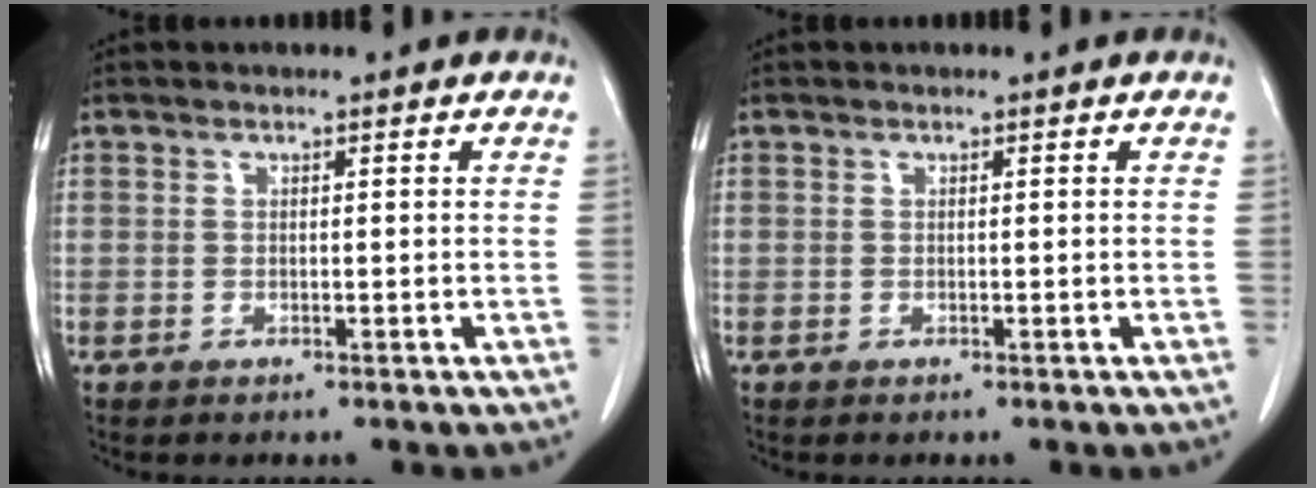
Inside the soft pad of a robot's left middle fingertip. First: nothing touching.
{"total": 0.0}